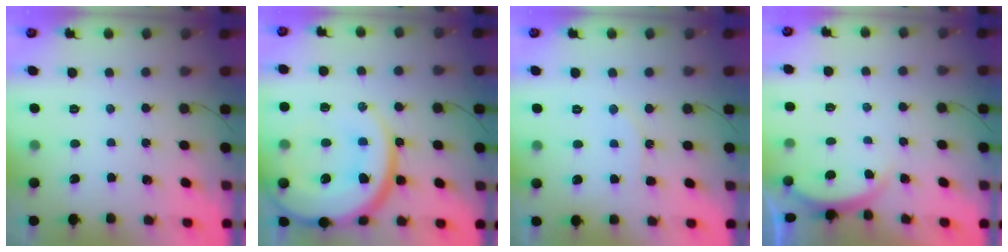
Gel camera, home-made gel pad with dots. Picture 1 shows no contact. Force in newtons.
{"total": 28.1, "press": 27.7, "slide": 4.8}
{"total": 6.2, "press": 6.2, "slide": 0.7}
{"total": 2.0, "press": 2.0, "slide": 0.5}